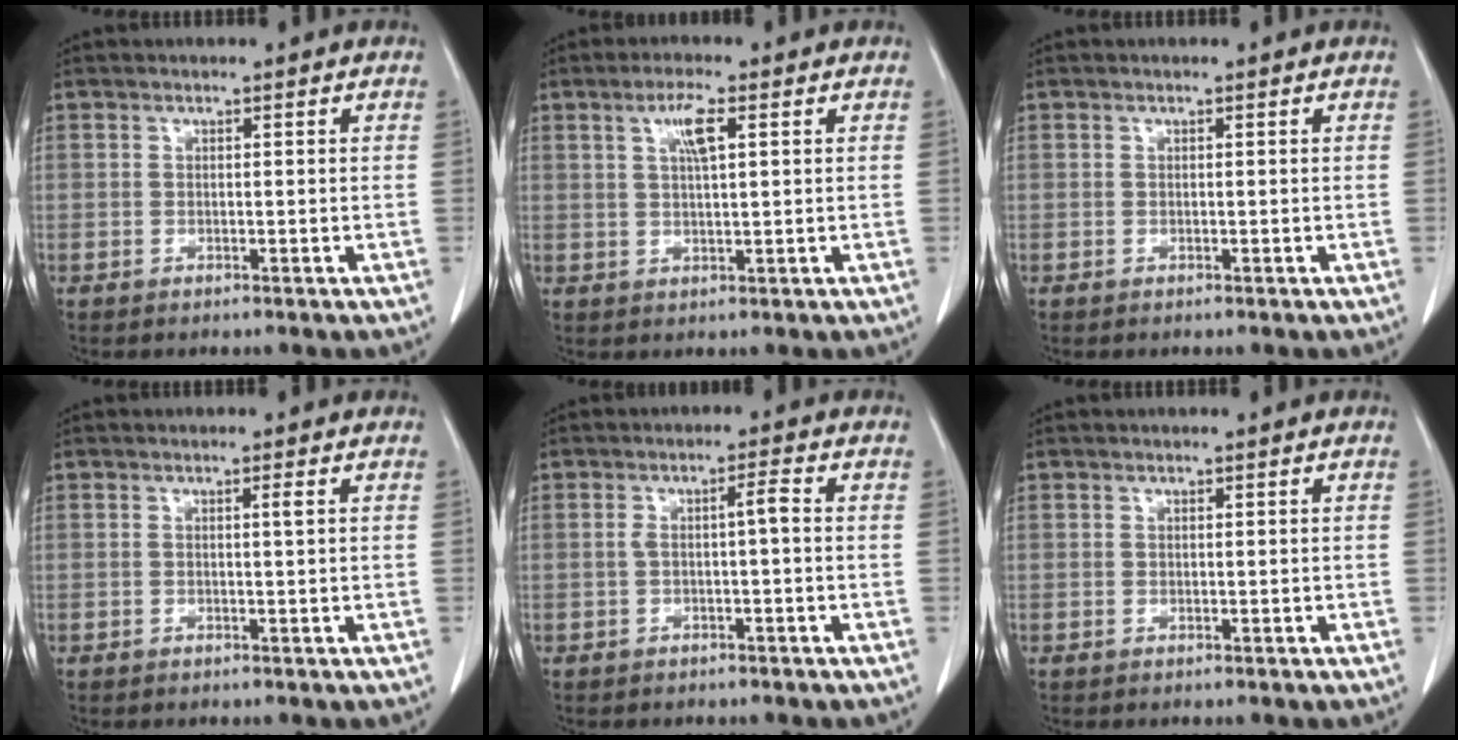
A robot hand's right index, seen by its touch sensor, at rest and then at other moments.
{"total": 4.3, "force": [1.6, 0.6, 3.9], "torque": [-0.074, 0.004, 0.030]}
{"total": 0.0}
{"total": 0.7, "force": [0.0, -0.2, 0.6], "torque": [-0.009, -0.001, 0.001]}
{"total": 2.6, "force": [-0.4, 0.2, 2.5], "torque": [-0.045, 0.009, -0.006]}
{"total": 0.0}